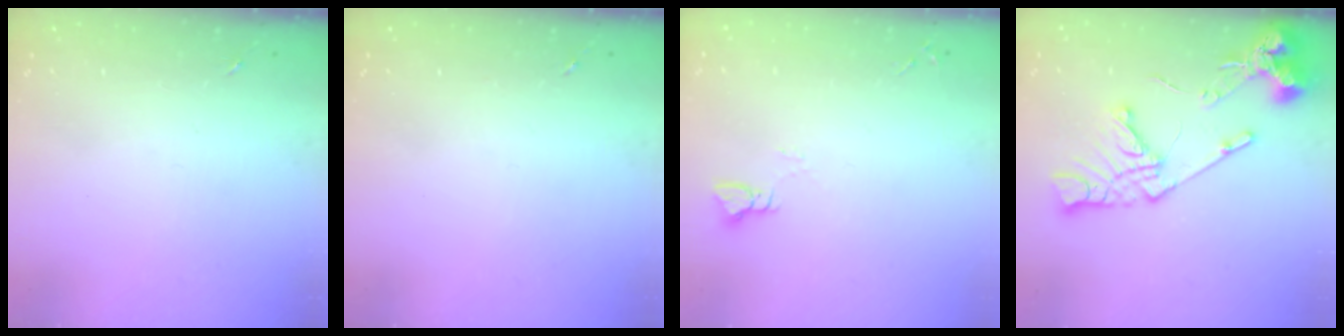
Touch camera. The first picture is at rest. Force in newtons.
{"total": 0.0}
{"total": 2.9, "press": 2.9, "slide": 0.3}
{"total": 16.4, "press": 16.3, "slide": 1.9}